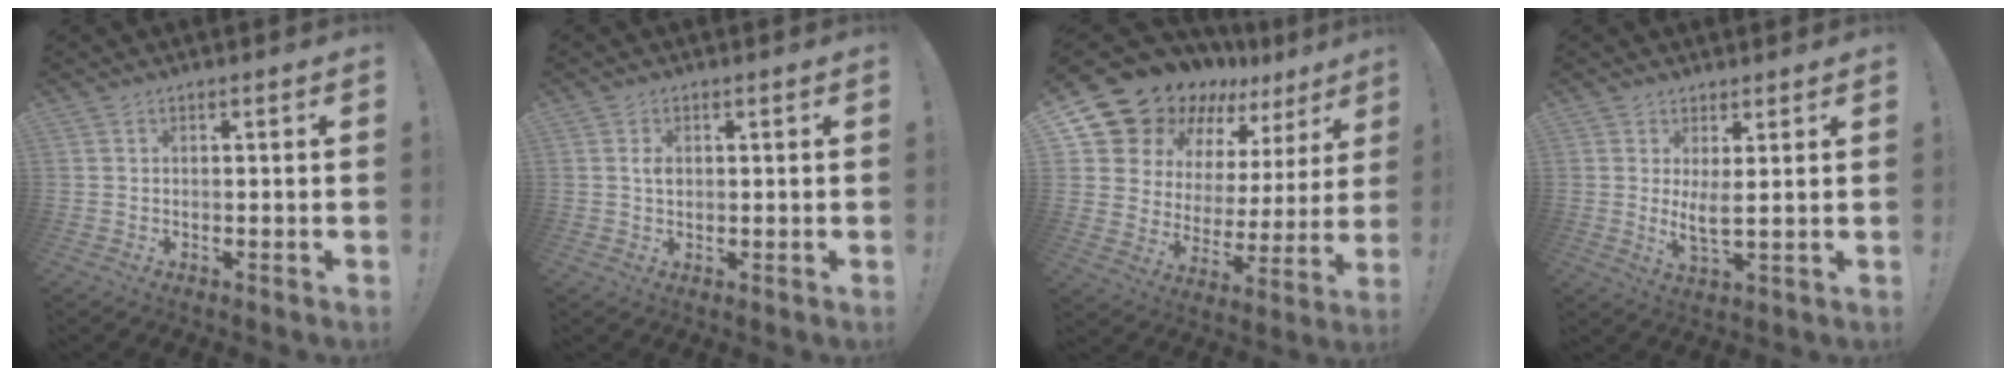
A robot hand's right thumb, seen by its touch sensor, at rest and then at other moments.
{"total": 2.1, "force": [0.2, 1.4, 1.6], "torque": [-0.025, 0.001, 0.000]}
{"total": 17.0, "force": [14.4, 8.2, 4.1], "torque": [-0.079, -0.118, 0.277]}
{"total": 5.0, "force": [2.1, 0.8, 4.5], "torque": [-0.065, -0.023, 0.035]}